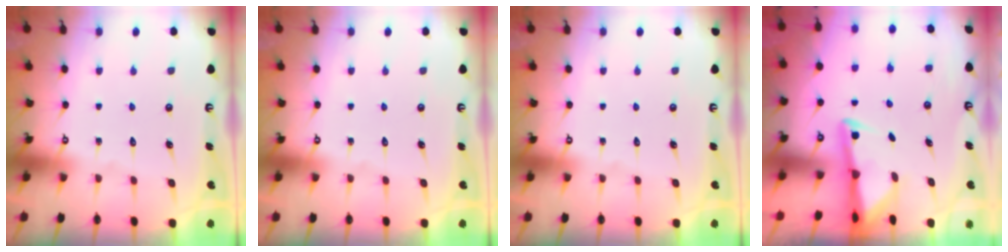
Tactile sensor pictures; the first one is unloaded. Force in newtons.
{"total": 0.0}
{"total": 0.0}
{"total": 2.8, "press": 2.8, "slide": 0.7}